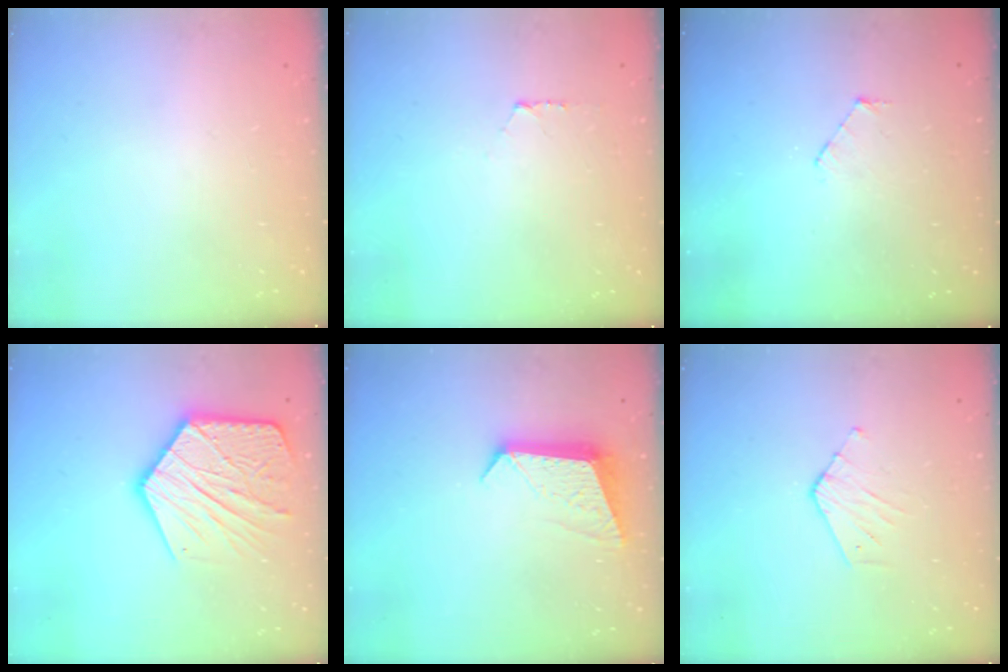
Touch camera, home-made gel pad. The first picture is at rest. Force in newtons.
{"total": 3.6, "press": 3.5, "slide": 0.4}
{"total": 3.8, "press": 3.8, "slide": 0.4}
{"total": 20.8, "press": 20.7, "slide": 1.8}
{"total": 9.9, "press": 9.9, "slide": 0.5}
{"total": 3.0, "press": 3.0, "slide": 0.3}